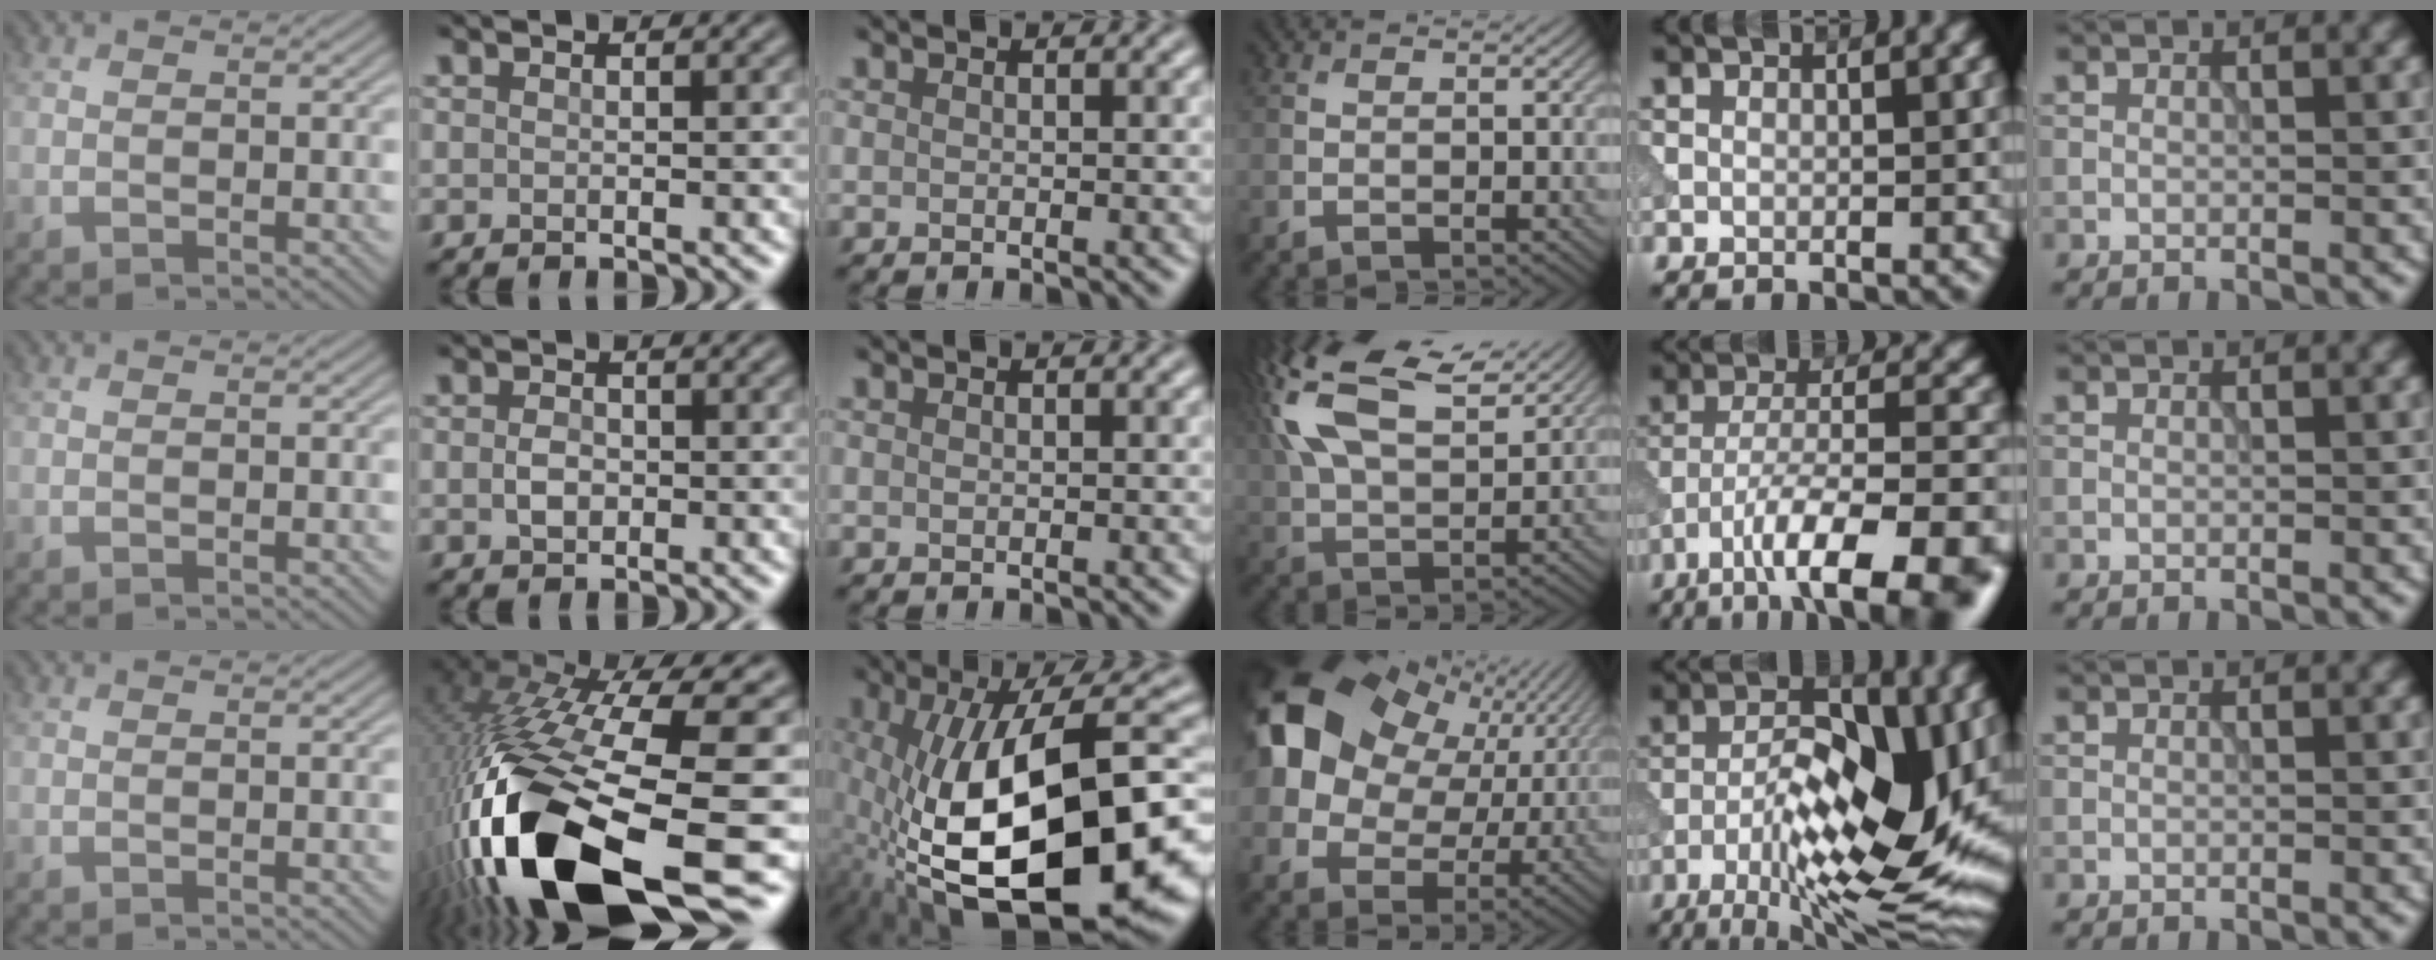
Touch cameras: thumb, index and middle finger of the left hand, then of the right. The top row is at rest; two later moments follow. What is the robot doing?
{"motion": "insert", "object": "power adapter"}